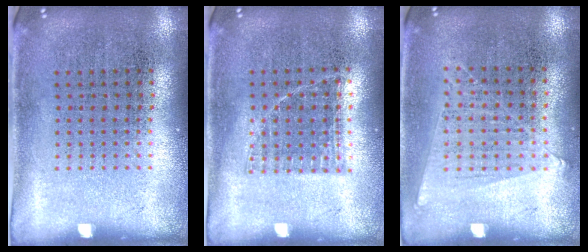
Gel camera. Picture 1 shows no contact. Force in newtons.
{"total": 0.8, "press": 0.7, "slide": 0.3}
{"total": 1.1, "press": 1.0, "slide": 0.5}